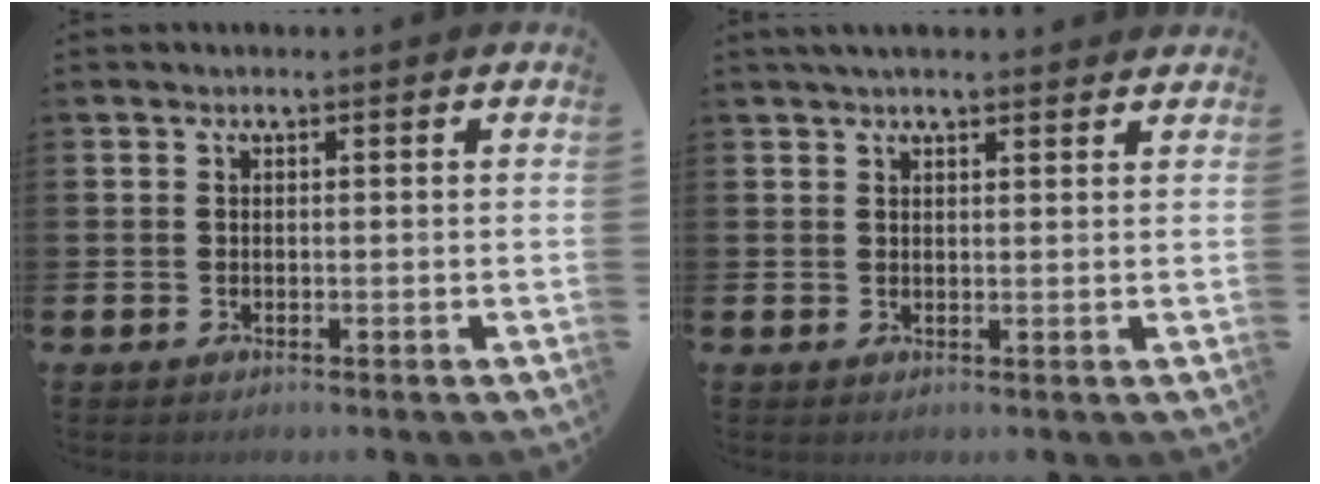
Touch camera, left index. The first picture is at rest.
{"total": 2.6, "force": [2.4, 0.5, 0.9], "torque": [-0.018, -0.004, 0.043]}